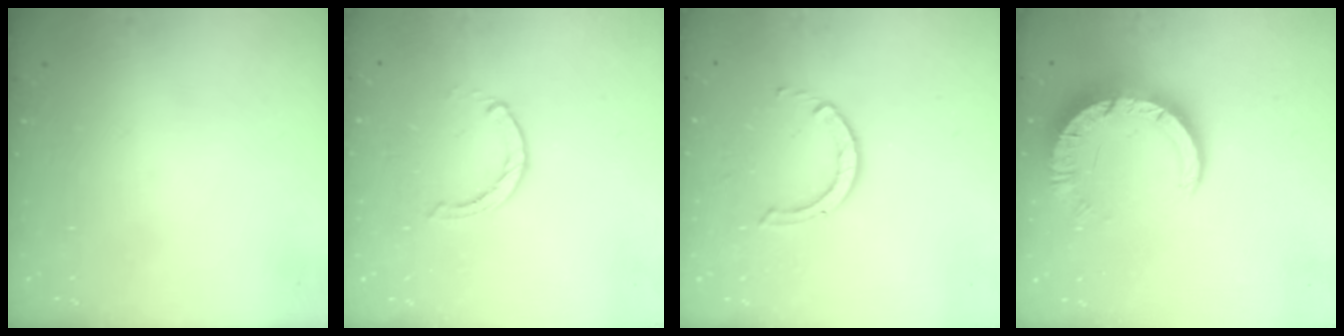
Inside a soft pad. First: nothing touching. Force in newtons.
{"total": 0.6, "press": 0.6, "slide": 0.2}
{"total": 3.5, "press": 3.5, "slide": 0.3}
{"total": 11.8, "press": 11.7, "slide": 1.3}